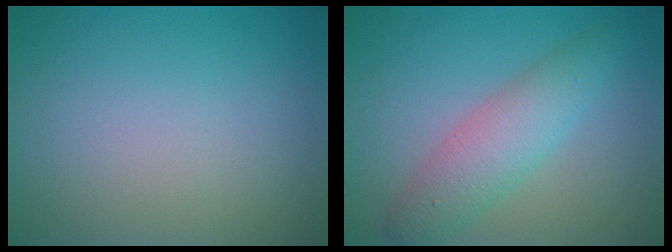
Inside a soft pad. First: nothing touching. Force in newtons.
{"total": 4.3, "press": 4.3, "slide": 0.1}